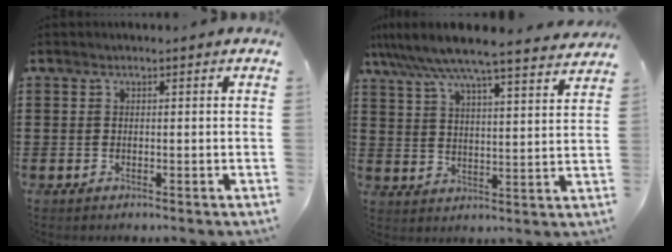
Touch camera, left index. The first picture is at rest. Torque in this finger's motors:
{"motor_torque": [2.06, -0.08, 0.10, -0.12]}